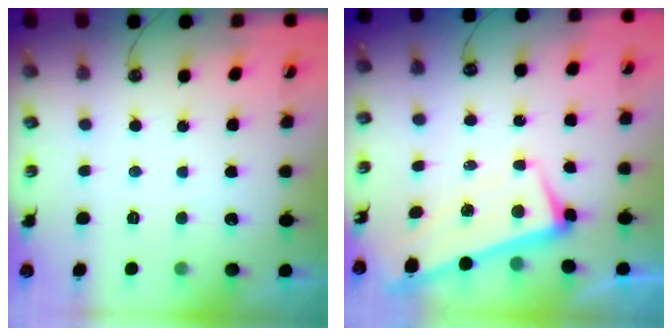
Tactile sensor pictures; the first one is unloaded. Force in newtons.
{"total": 1.8, "press": 0.9, "slide": 1.6}